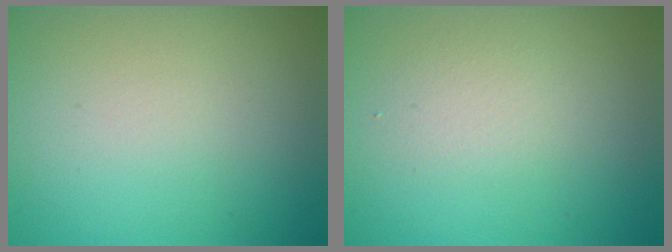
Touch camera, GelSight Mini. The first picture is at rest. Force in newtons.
{"total": 1.6, "press": 1.6, "slide": 0.2}